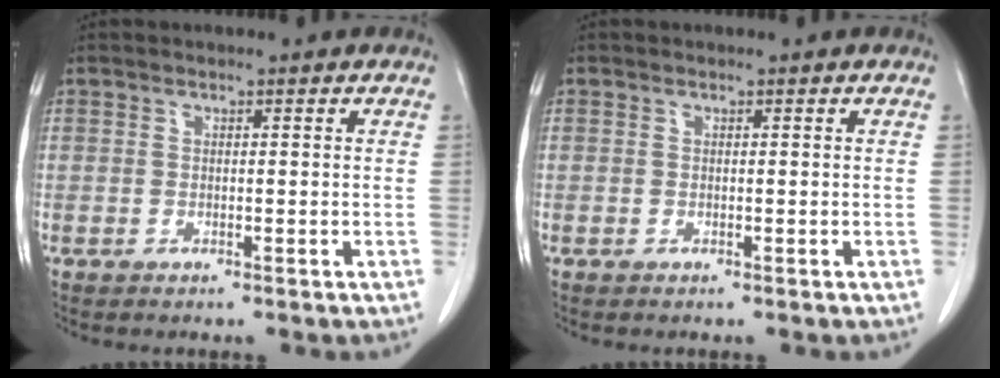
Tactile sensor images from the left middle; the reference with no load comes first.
{"total": 0.0}